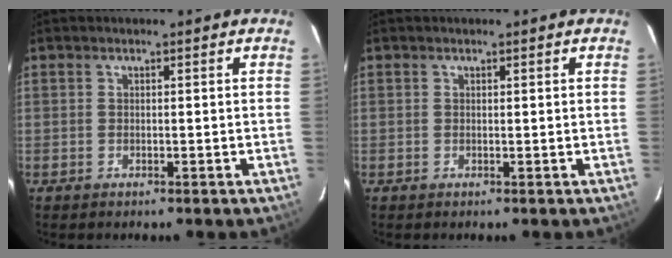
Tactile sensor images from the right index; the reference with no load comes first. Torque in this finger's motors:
{"motor_torque": [-0.02, -0.06, 0.02, 0.01]}